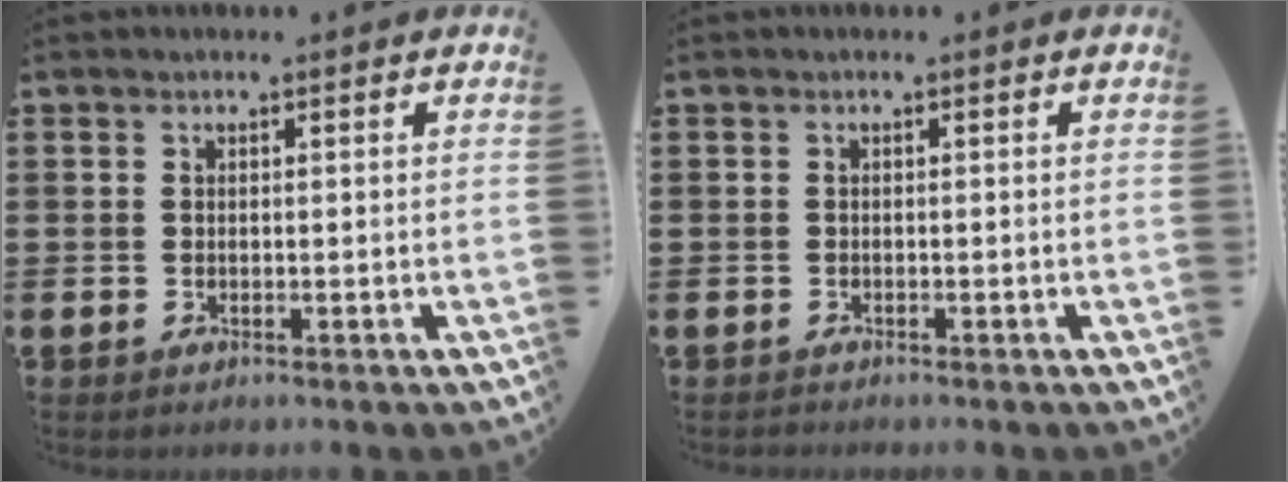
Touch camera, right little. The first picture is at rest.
{"total": 0.0}